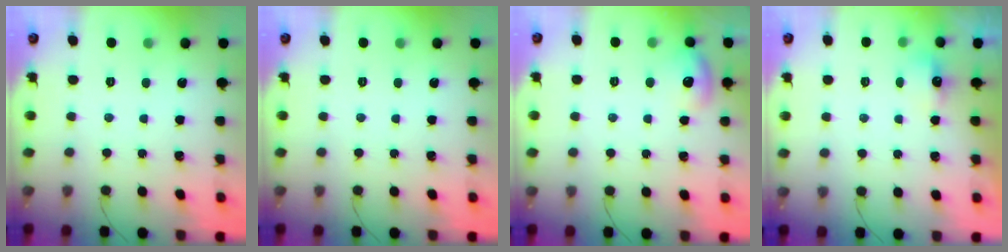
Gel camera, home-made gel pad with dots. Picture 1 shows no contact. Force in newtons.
{"total": 0.0}
{"total": 7.7, "press": 7.6, "slide": 1.4}
{"total": 4.9, "press": 4.8, "slide": 0.8}